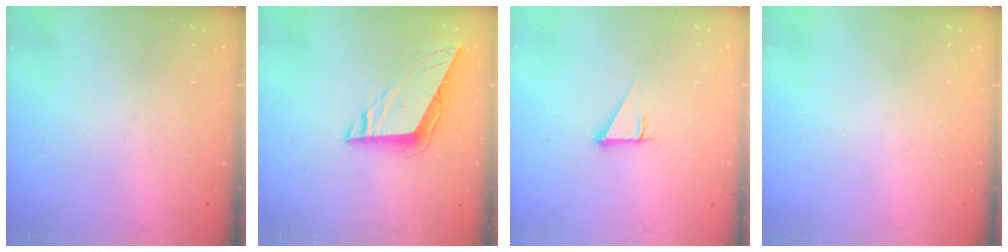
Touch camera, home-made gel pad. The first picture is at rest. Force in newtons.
{"total": 8.3, "press": 8.2, "slide": 1.5}
{"total": 2.8, "press": 2.8, "slide": 0.0}
{"total": 0.0}